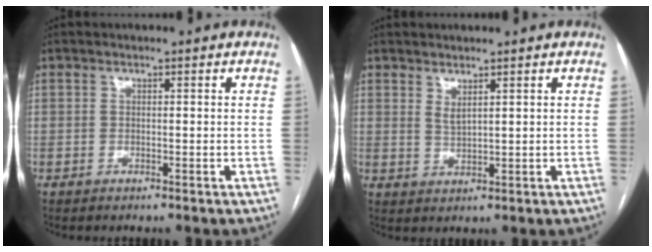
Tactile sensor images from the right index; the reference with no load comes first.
{"total": 1.8, "force": [1.3, 0.3, 1.2], "torque": [-0.027, -0.009, 0.031]}